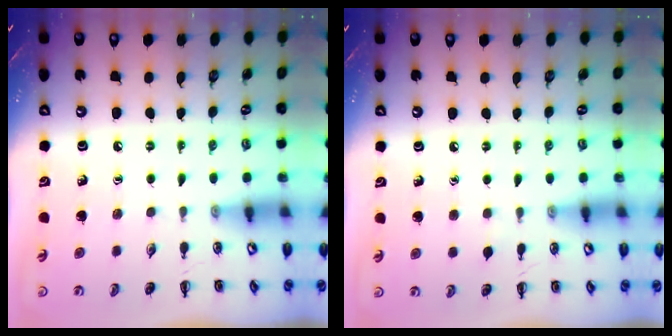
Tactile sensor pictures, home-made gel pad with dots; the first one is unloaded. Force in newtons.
{"total": 2.3, "press": 2.0, "slide": 1.0}